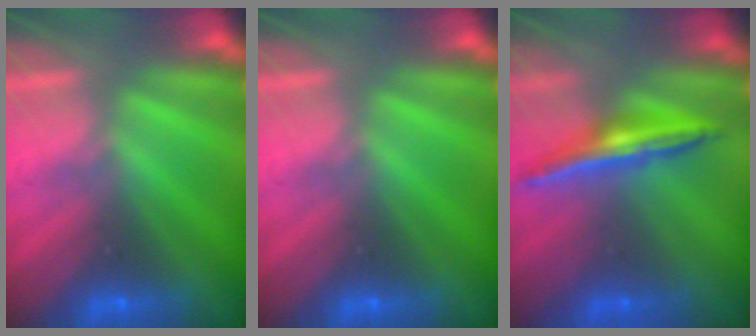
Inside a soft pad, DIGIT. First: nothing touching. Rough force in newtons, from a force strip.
{"total": 0.0}
{"total": 1.5}